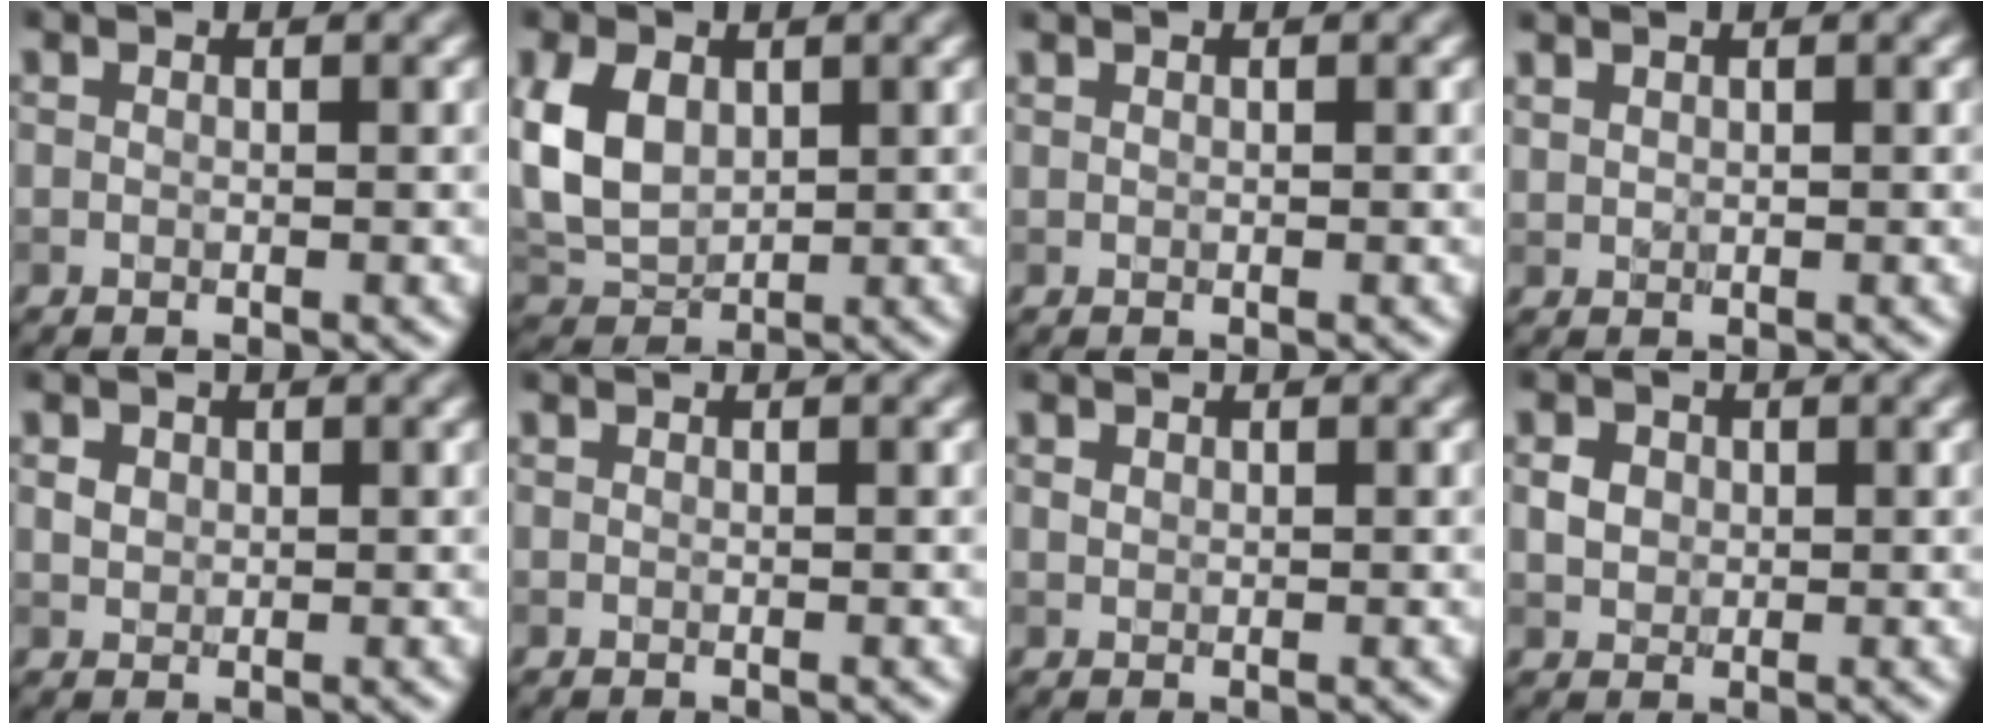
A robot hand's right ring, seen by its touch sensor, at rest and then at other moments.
{"total": 5.4, "force": [1.0, 3.8, 3.7], "torque": [-0.081, 0.005, 0.020]}
{"total": 0.0}
{"total": 0.8, "force": [0.7, 0.2, 0.1], "torque": [-0.006, 0.000, 0.020]}
{"total": 1.1, "force": [0.4, 0.9, 0.4], "torque": [-0.006, -0.002, 0.008]}
{"total": 0.0}
{"total": 0.6, "force": [0.3, 0.4, 0.2], "torque": [-0.003, -0.002, 0.008]}
{"total": 1.7, "force": [0.2, 1.5, 0.8], "torque": [-0.012, -0.002, 0.005]}